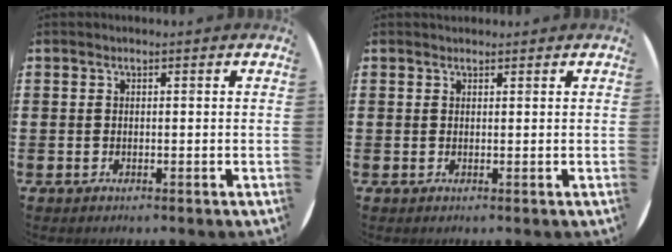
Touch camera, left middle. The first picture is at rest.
{"total": 0.6, "force": [0.6, 0.2, -0.1], "torque": [0.000, 0.003, 0.011]}